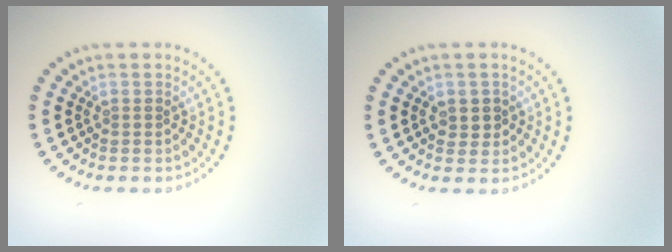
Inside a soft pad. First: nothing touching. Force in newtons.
{"total": 1.3, "press": 1.3, "slide": 0.3}